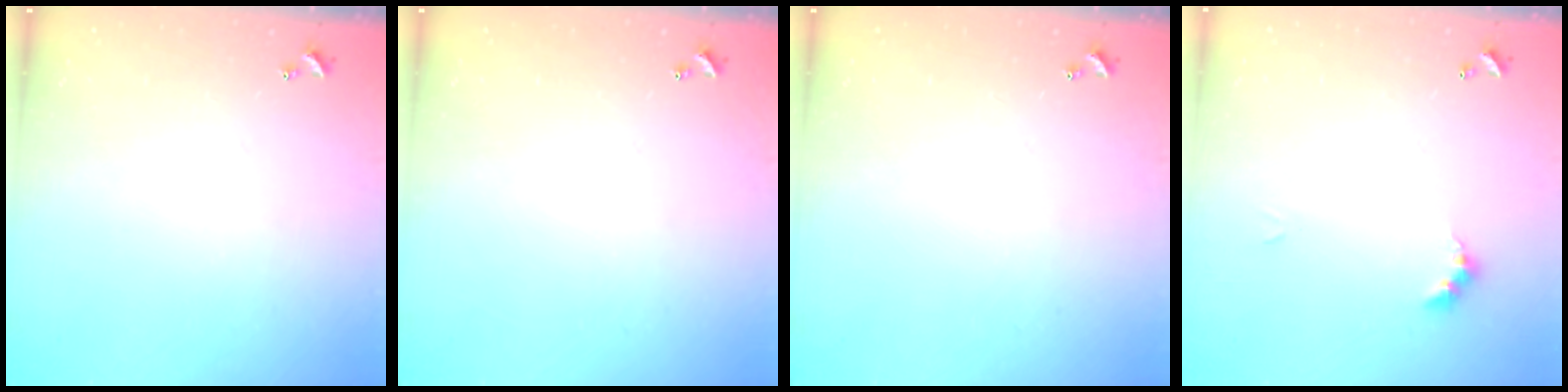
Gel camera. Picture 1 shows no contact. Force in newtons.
{"total": 0.0}
{"total": 0.0}
{"total": 2.8, "press": 2.8, "slide": 0.5}